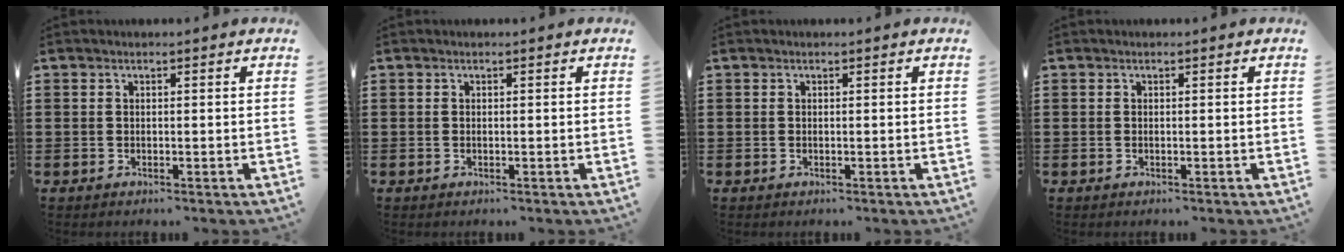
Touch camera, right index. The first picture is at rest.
{"total": 0.0}
{"total": 0.0}
{"total": 0.0}